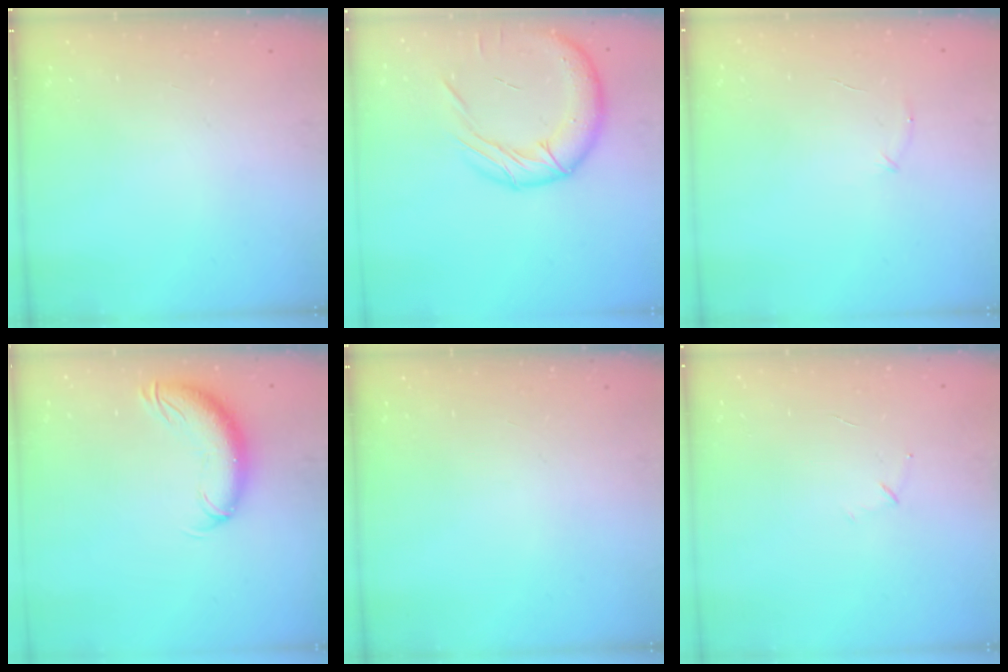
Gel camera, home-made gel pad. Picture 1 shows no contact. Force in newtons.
{"total": 18.1, "press": 17.9, "slide": 2.6}
{"total": 4.7, "press": 4.5, "slide": 1.3}
{"total": 11.2, "press": 10.8, "slide": 2.9}
{"total": 0.0}
{"total": 3.8, "press": 3.7, "slide": 1.0}